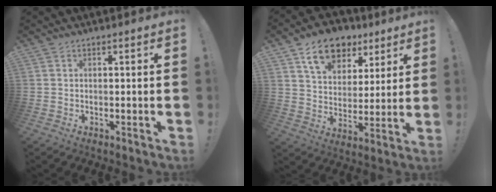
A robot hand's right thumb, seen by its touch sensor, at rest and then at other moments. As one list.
[{"total": 14.6, "force": [8.6, 9.5, 7.0], "torque": [-0.106, -0.039, 0.159]}]